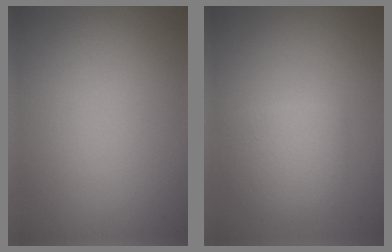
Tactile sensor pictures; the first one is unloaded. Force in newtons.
{"total": 2.8, "press": 2.8, "slide": 0.1}